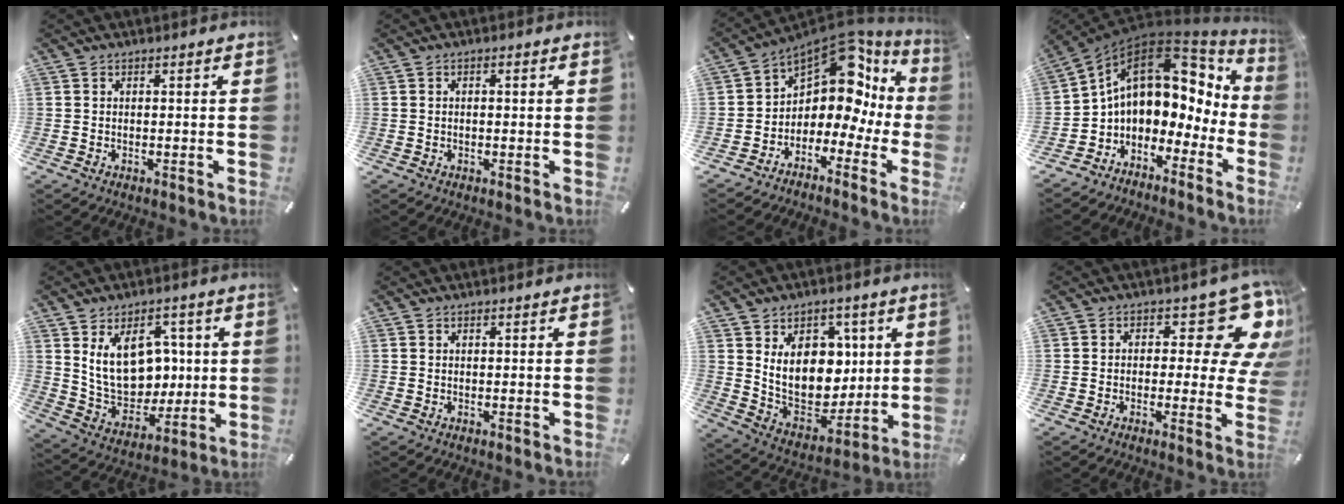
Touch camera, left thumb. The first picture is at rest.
{"total": 1.1, "force": [-0.2, 0.5, 1.0], "torque": [-0.017, 0.003, -0.005]}
{"total": 10.6, "force": [5.8, 6.1, 6.4], "torque": [-0.102, -0.062, 0.091]}
{"total": 11.6, "force": [3.5, 8.7, 6.9], "torque": [-0.118, -0.031, 0.061]}
{"total": 16.4, "force": [3.8, 12.0, 10.5], "torque": [-0.177, -0.012, 0.078]}
{"total": 0.0}
{"total": 16.1, "force": [4.7, 12.3, 9.3], "torque": [-0.144, -0.033, 0.096]}
{"total": 13.4, "force": [6.4, 6.1, 10.0], "torque": [-0.125, -0.051, 0.106]}